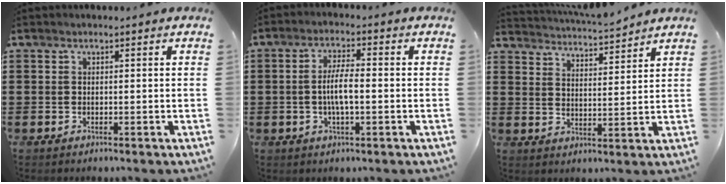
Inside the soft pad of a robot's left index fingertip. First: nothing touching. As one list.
[{"total": 5.5, "force": [-0.7, 1.3, 5.3], "torque": [-0.106, 0.000, -0.019]}, {"total": 4.1, "force": [4.1, -0.1, 0.3], "torque": [-0.025, -0.026, 0.070]}]